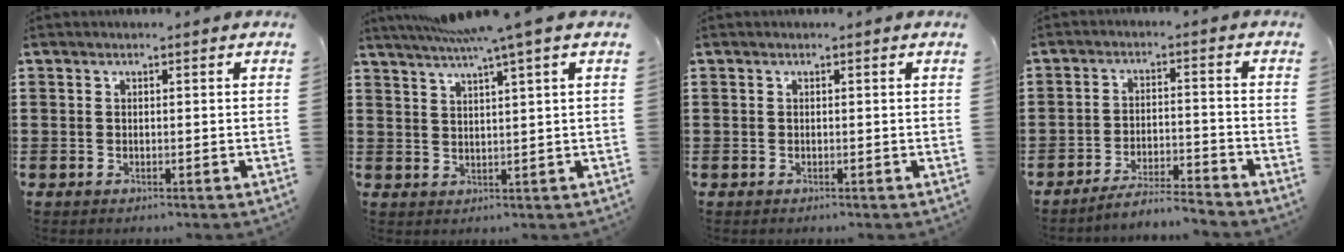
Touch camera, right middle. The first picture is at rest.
{"total": 5.2, "force": [3.8, -0.8, 3.4], "torque": [-0.077, -0.006, 0.065]}
{"total": 0.0}
{"total": 4.7, "force": [-4.6, 0.0, 1.1], "torque": [-0.028, -0.002, -0.095]}